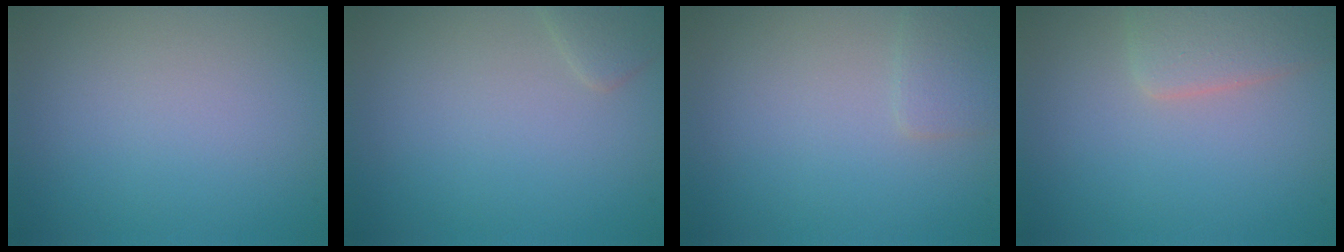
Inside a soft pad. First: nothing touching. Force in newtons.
{"total": 1.4, "press": 1.4, "slide": 0.1}
{"total": 1.5, "press": 1.5, "slide": 0.0}
{"total": 3.2, "press": 3.2, "slide": 0.1}